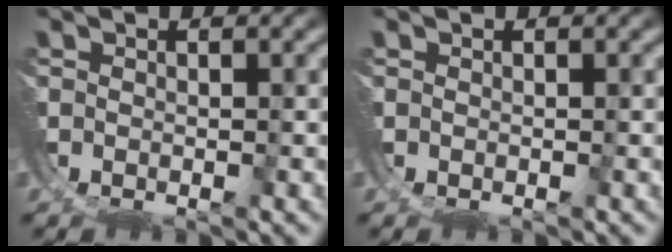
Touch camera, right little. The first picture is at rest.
{"total": 0.0}